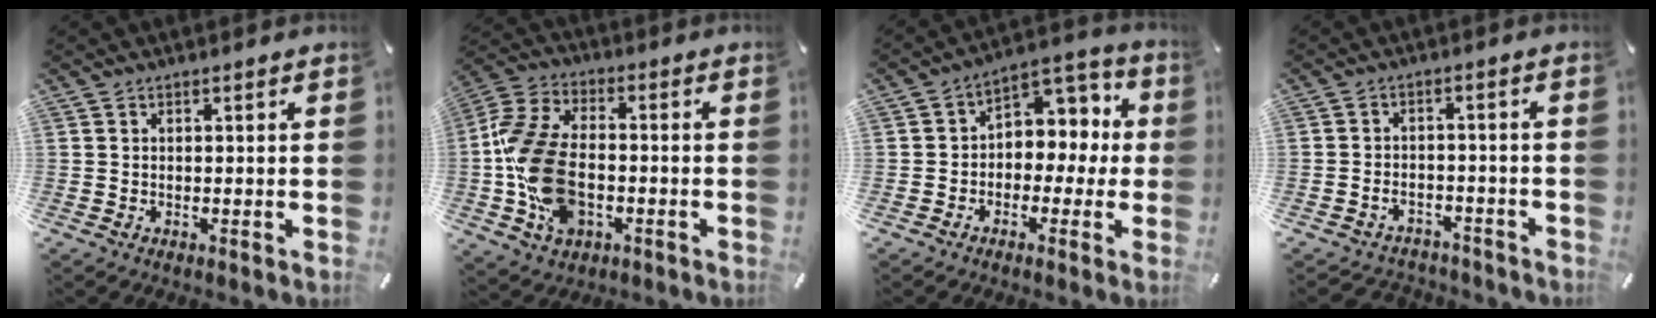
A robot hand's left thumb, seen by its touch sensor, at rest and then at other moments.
{"total": 15.6, "force": [-3.2, 10.5, 11.1], "torque": [-0.250, 0.009, -0.056]}
{"total": 6.9, "force": [0.1, 6.4, 2.8], "torque": [-0.038, -0.002, 0.000]}
{"total": 3.4, "force": [-2.1, 2.5, 0.9], "torque": [-0.021, 0.005, -0.043]}